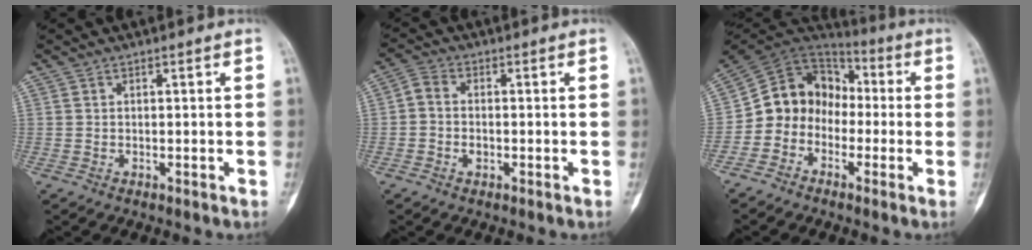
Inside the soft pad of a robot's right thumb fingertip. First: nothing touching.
{"total": 3.9, "force": [-0.8, 2.7, 2.7], "torque": [-0.052, 0.015, -0.021]}
{"total": 12.5, "force": [-2.7, 10.8, 5.7], "torque": [-0.073, 0.075, -0.061]}